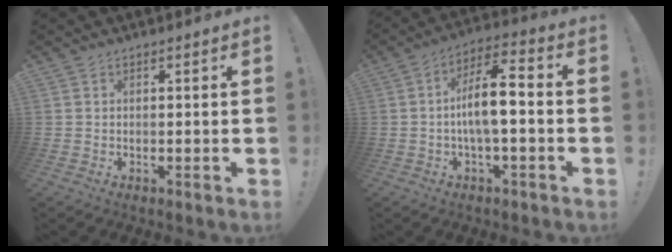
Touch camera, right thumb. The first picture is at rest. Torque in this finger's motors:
{"motor_torque": [0.18, 0.26, 0.14, -0.05, 0.09]}